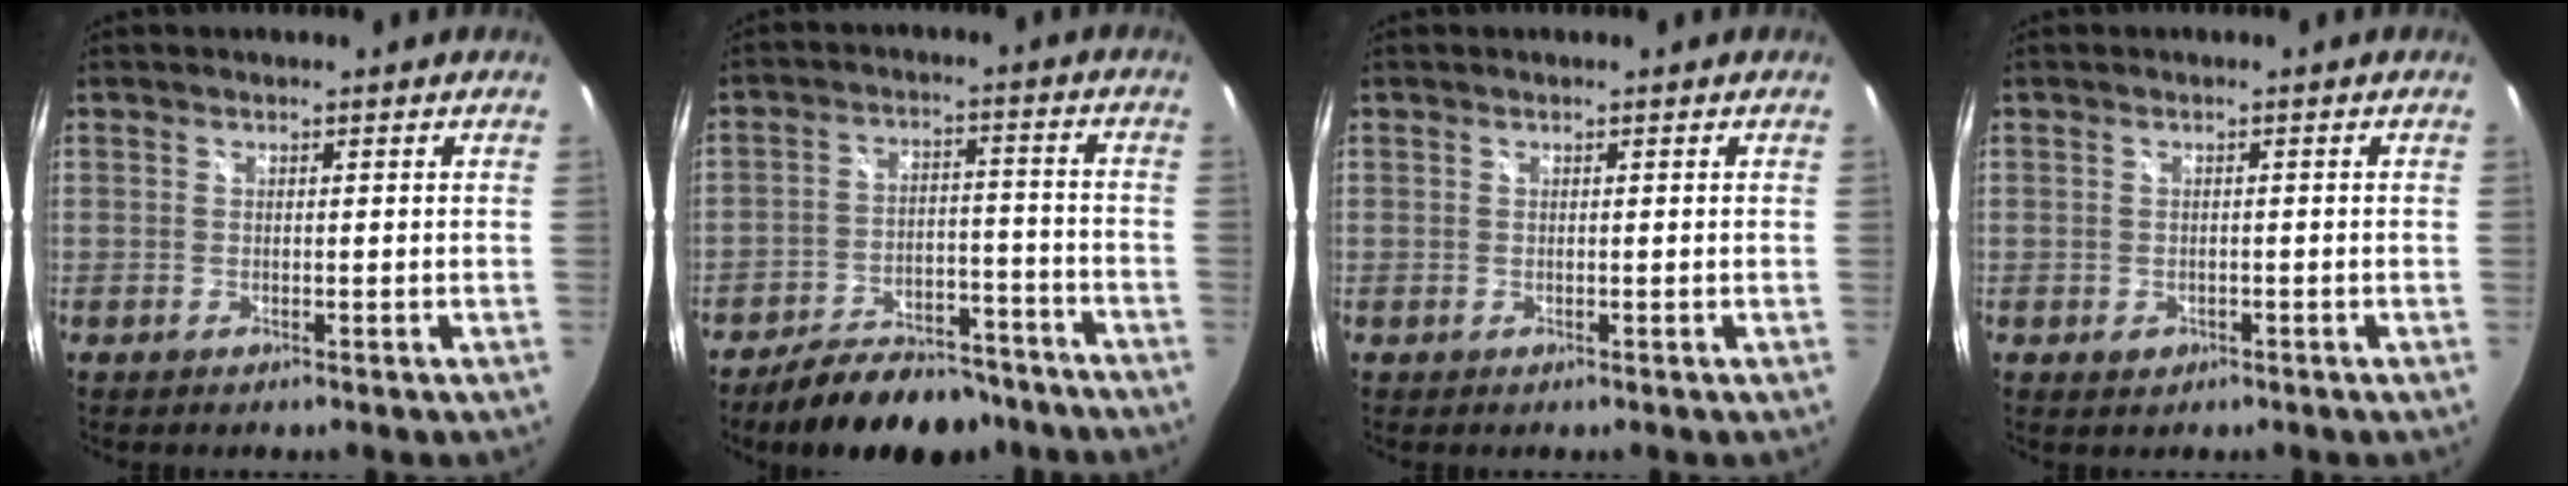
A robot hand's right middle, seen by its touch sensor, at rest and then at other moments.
{"total": 15.5, "force": [-13.0, 5.9, 5.9], "torque": [-0.112, 0.008, -0.177]}
{"total": 0.0}
{"total": 1.8, "force": [-0.9, 1.5, 0.6], "torque": [-0.012, -0.004, -0.011]}